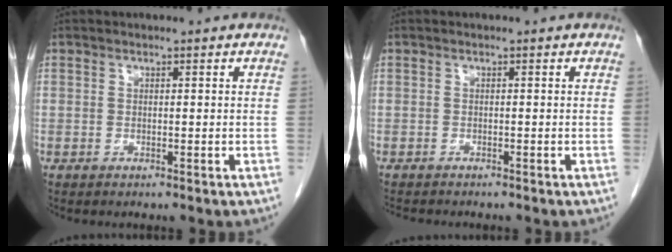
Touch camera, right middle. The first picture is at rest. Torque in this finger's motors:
{"motor_torque": [0.01, 0.00, 0.00, 0.00]}